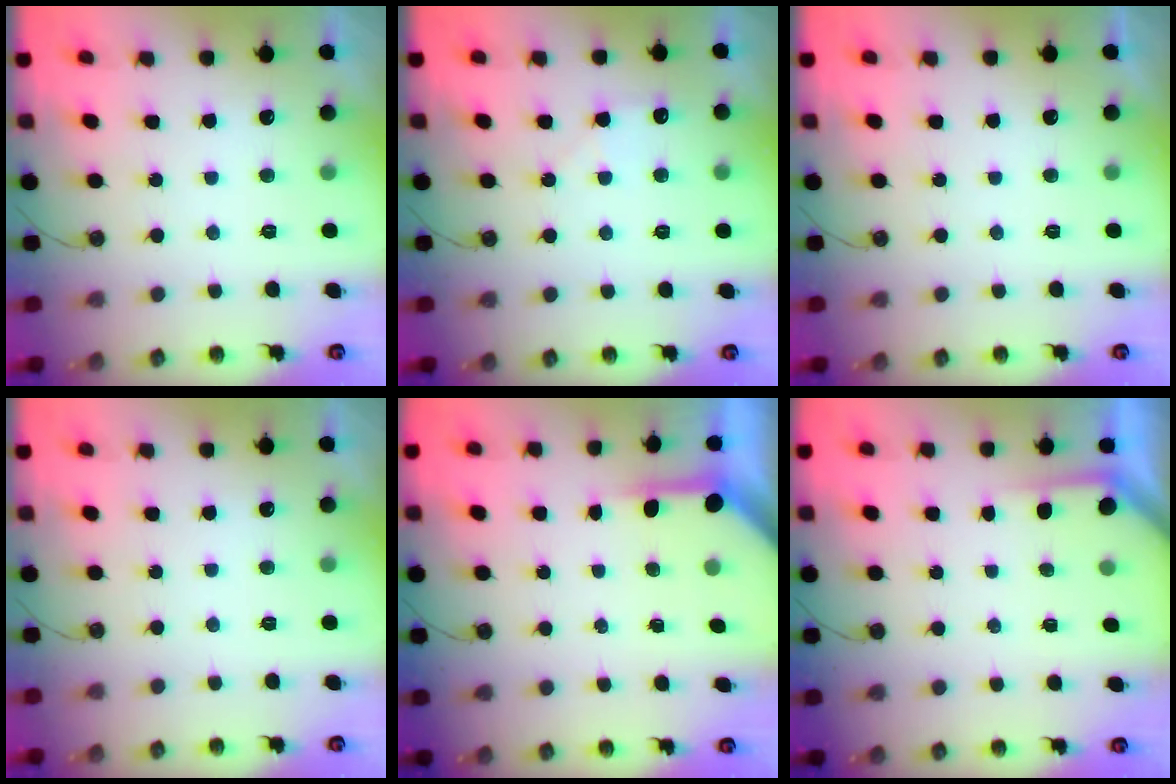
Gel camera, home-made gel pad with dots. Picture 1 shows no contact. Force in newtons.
{"total": 5.8, "press": 5.8, "slide": 0.9}
{"total": 0.6, "press": 0.5, "slide": 0.2}
{"total": 0.0}
{"total": 3.9, "press": 3.8, "slide": 0.3}
{"total": 1.9, "press": 1.9, "slide": 0.2}